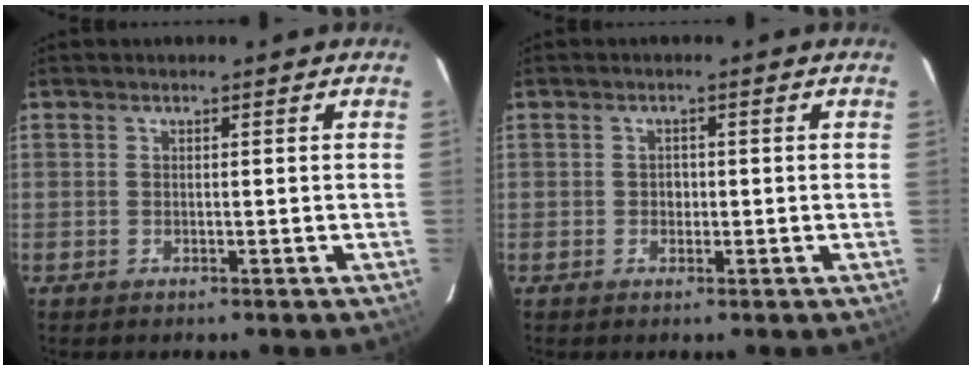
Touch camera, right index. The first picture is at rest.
{"total": 1.3, "force": [-0.3, 1.3, 0.3], "torque": [-0.003, 0.003, -0.003]}